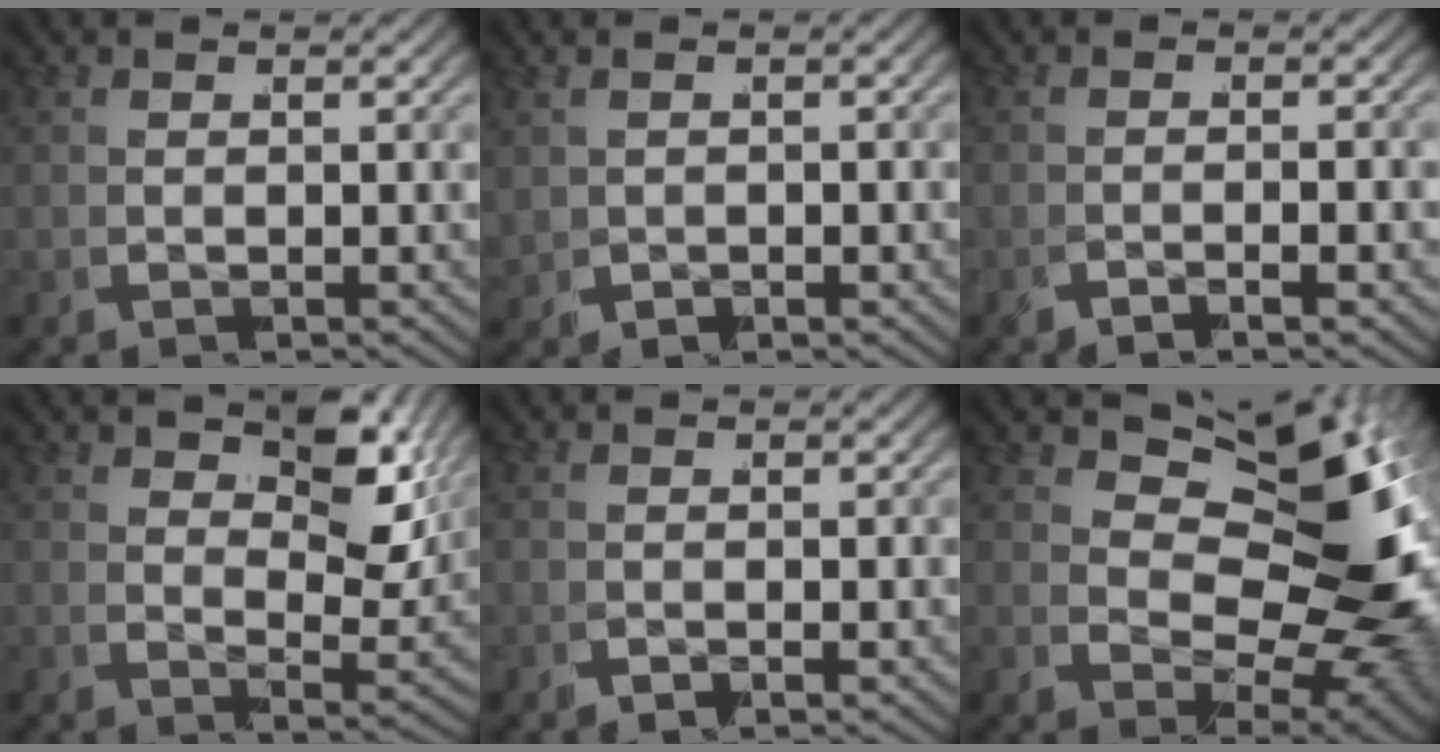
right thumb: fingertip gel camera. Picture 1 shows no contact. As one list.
[{"total": 2.0, "force": [-0.2, 1.5, 1.3], "torque": [-0.028, -0.003, -0.002]}, {"total": 2.4, "force": [-1.8, 0.9, 1.3], "torque": [-0.033, 0.009, -0.041]}, {"total": 6.5, "force": [3.1, 2.9, 4.9], "torque": [-0.071, -0.010, 0.046]}, {"total": 1.6, "force": [-0.8, 0.9, 1.0], "torque": [-0.026, -0.001, -0.018]}, {"total": 14.7, "force": [1.4, 8.6, 11.8], "torque": [-0.179, -0.035, 0.039]}]